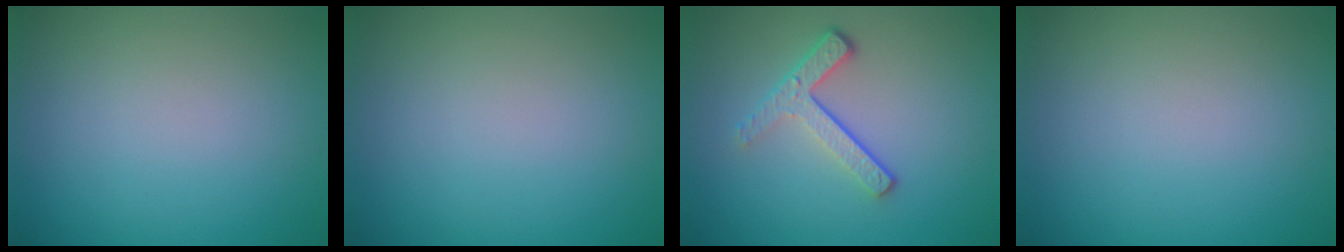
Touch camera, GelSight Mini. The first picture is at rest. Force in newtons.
{"total": 0.0}
{"total": 3.5, "press": 2.5, "slide": 2.4}
{"total": 0.0}